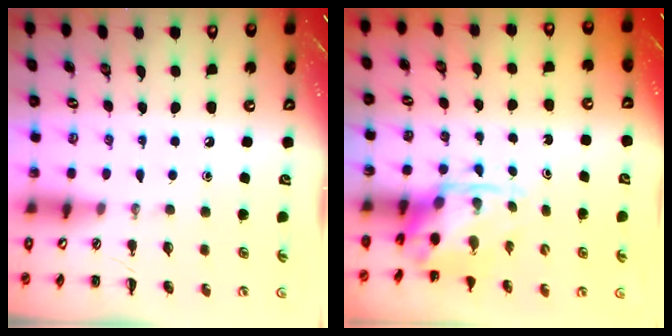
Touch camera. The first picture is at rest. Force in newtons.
{"total": 3.8, "press": 3.7, "slide": 0.9}